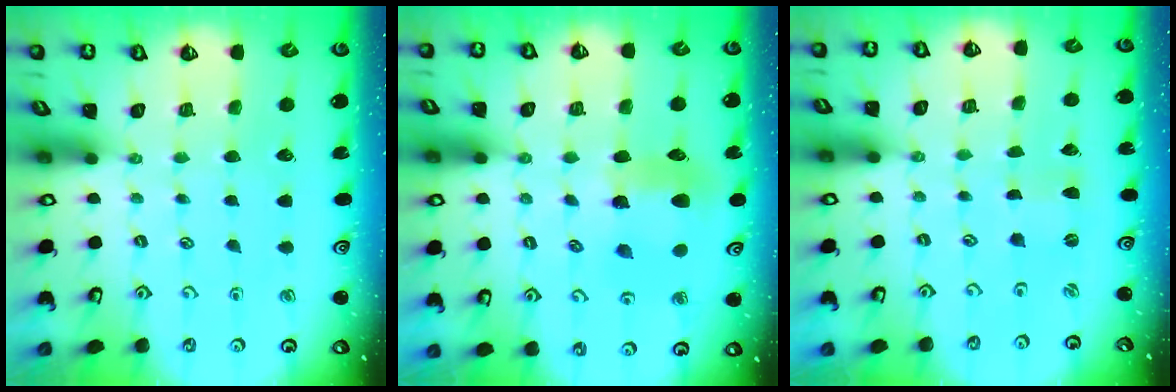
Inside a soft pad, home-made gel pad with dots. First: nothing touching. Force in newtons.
{"total": 9.0, "press": 8.9, "slide": 1.1}
{"total": 0.0}